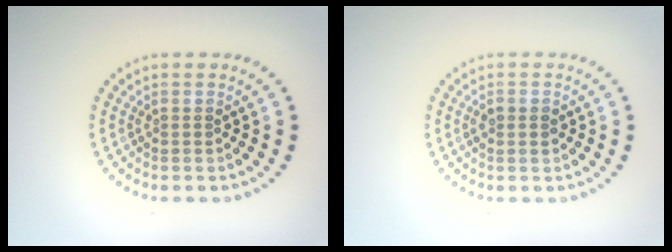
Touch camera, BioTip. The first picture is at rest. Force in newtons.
{"total": 1.0, "press": 1.0, "slide": 0.1}